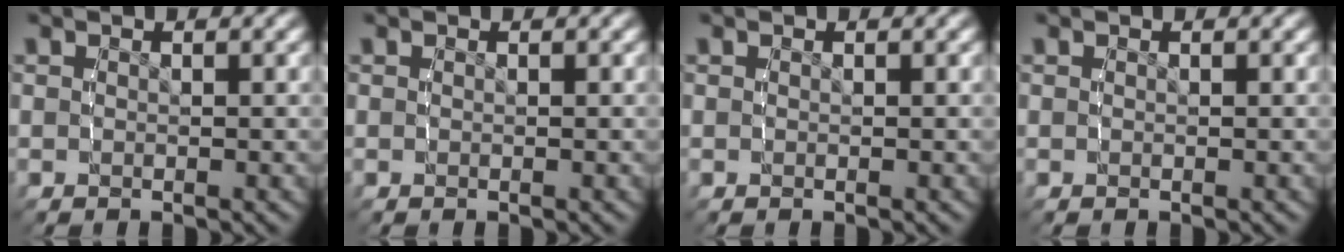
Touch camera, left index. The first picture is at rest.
{"total": 0.0}
{"total": 0.0}
{"total": 0.0}